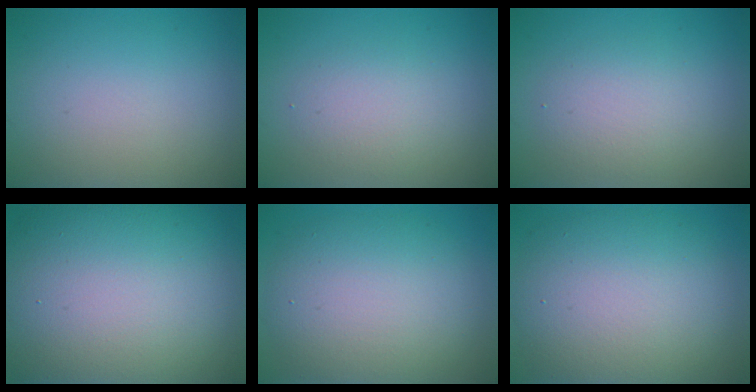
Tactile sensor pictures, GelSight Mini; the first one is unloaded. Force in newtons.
{"total": 2.4, "press": 2.4, "slide": 0.2}
{"total": 2.9, "press": 2.9, "slide": 0.3}
{"total": 19.4, "press": 19.4, "slide": 0.6}
{"total": 8.4, "press": 8.4, "slide": 0.4}
{"total": 10.3, "press": 10.3, "slide": 0.5}